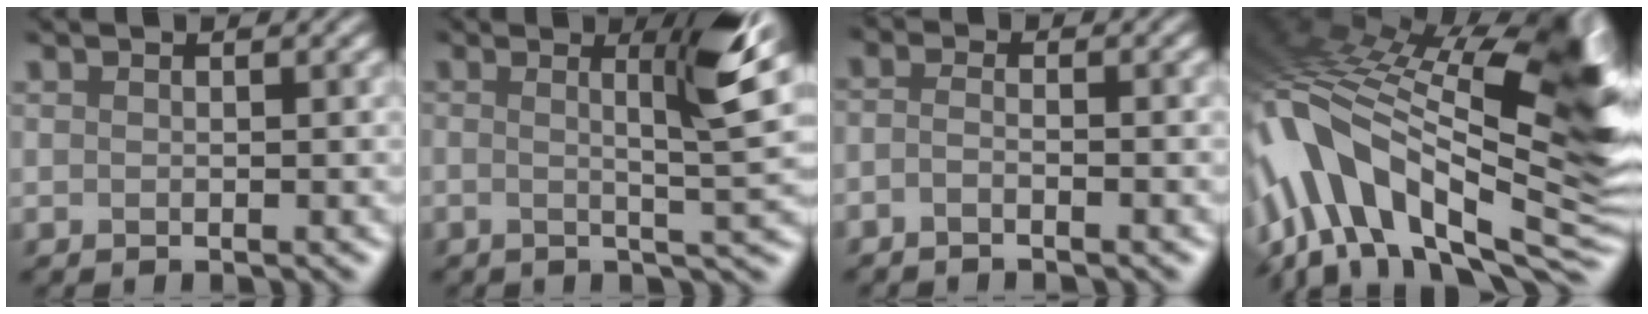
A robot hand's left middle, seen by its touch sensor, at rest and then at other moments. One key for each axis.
{"total": 5.1, "fx": 1.0, "fy": 0.3, "fz": 5.0, "tx": -0.078, "ty": 0.006, "tz": 0.019}
{"total": 1.4, "fx": -1.3, "fy": 0.0, "fz": 0.5, "tx": -0.018, "ty": -0.003, "tz": -0.030}
{"total": 15.3, "fx": -1.0, "fy": 7.8, "fz": 13.1, "tx": -0.242, "ty": 0.007, "tz": -0.013}